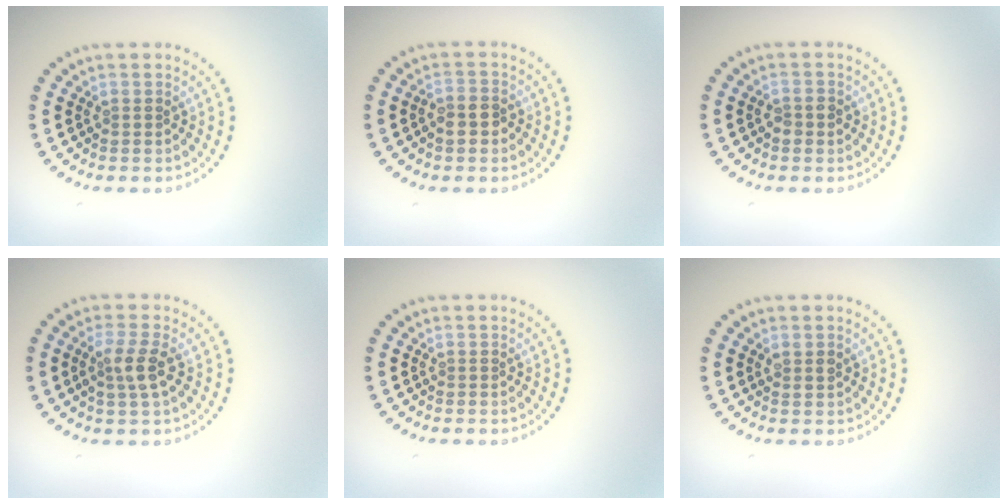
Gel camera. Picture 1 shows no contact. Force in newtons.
{"total": 2.1, "press": 2.0, "slide": 0.8}
{"total": 1.3, "press": 1.3, "slide": 0.3}
{"total": 2.5, "press": 2.3, "slide": 0.9}
{"total": 0.0}
{"total": 0.9, "press": 0.9, "slide": 0.2}